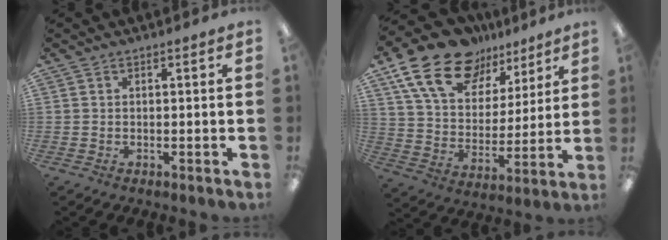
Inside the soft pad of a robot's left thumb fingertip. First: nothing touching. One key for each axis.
{"total": 19.6, "fx": 13.3, "fy": 10.8, "fz": 9.4, "tx": -0.182, "ty": -0.069, "tz": 0.244}